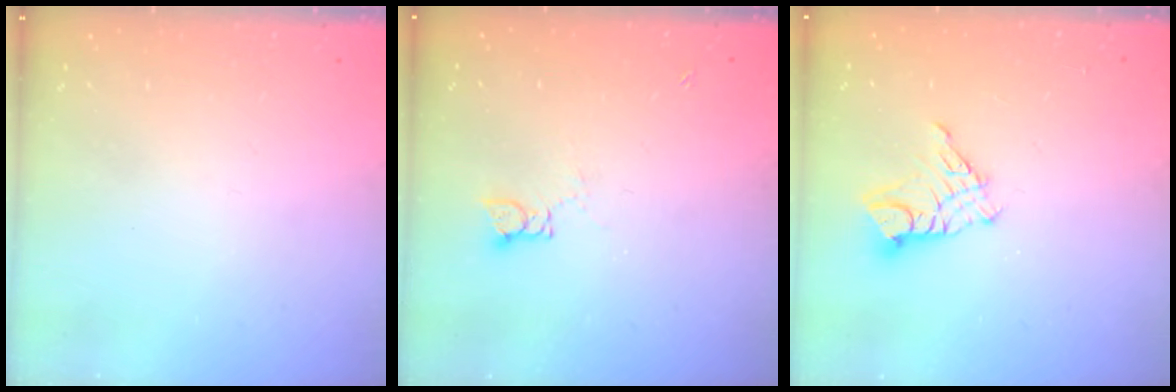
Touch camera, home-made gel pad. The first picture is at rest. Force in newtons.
{"total": 3.4, "press": 3.4, "slide": 0.3}
{"total": 9.6, "press": 9.5, "slide": 0.9}